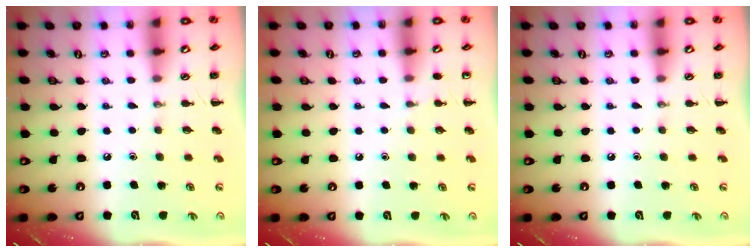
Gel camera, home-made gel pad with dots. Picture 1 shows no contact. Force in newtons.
{"total": 3.8, "press": 3.6, "slide": 1.3}
{"total": 0.0}